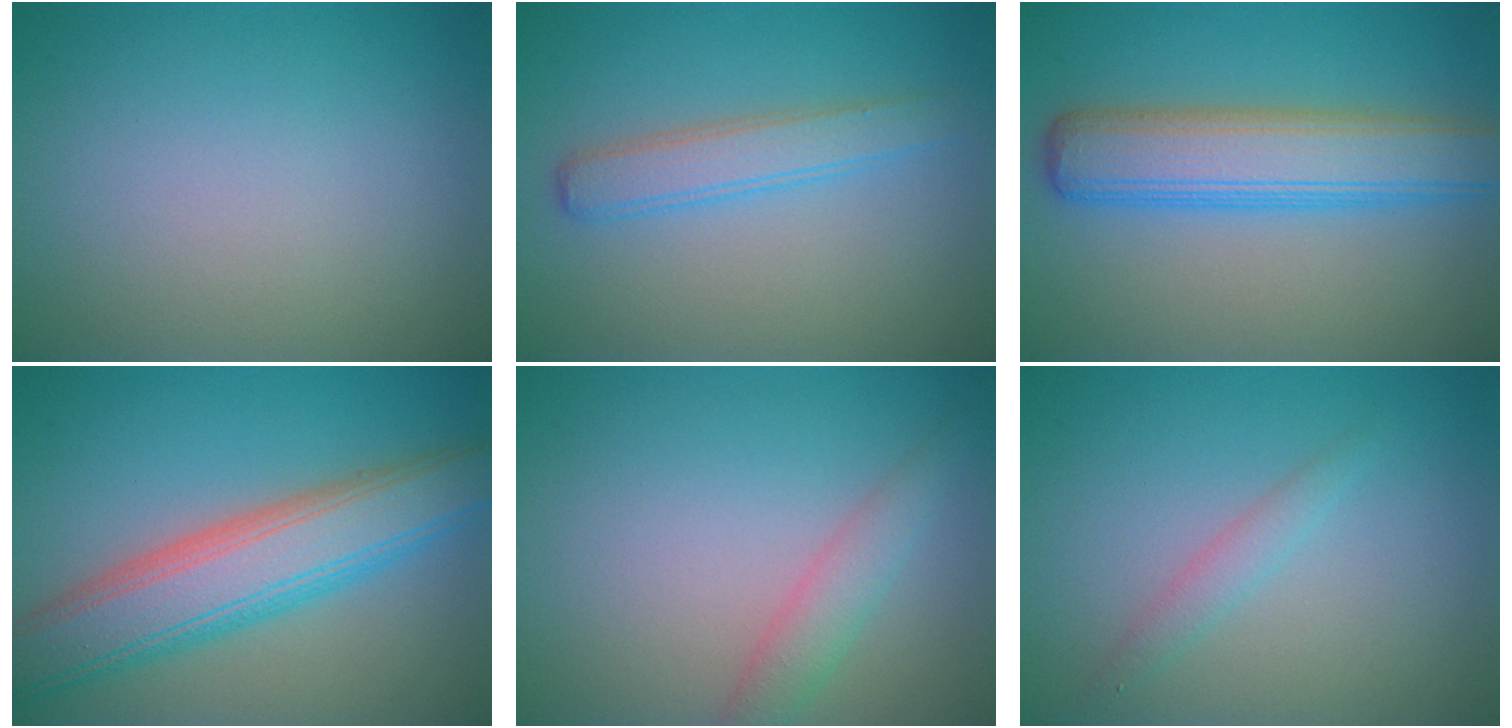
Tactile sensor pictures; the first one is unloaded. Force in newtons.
{"total": 2.9, "press": 2.9, "slide": 0.1}
{"total": 6.8, "press": 6.8, "slide": 0.2}
{"total": 8.0, "press": 8.0, "slide": 0.4}
{"total": 2.4, "press": 2.4, "slide": 0.1}
{"total": 1.4, "press": 1.4, "slide": 0.0}